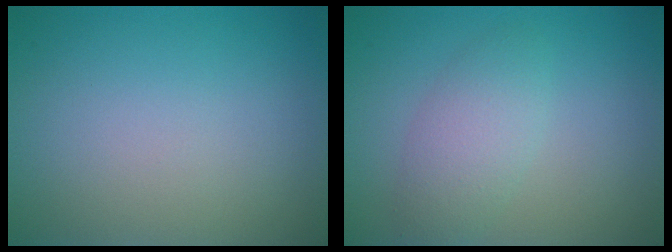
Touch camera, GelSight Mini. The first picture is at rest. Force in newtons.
{"total": 3.1, "press": 3.1, "slide": 0.1}